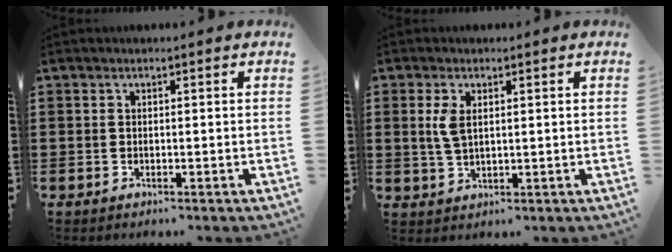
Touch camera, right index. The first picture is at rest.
{"total": 3.5, "force": [0.9, 1.7, 2.9], "torque": [-0.071, 0.004, 0.013]}